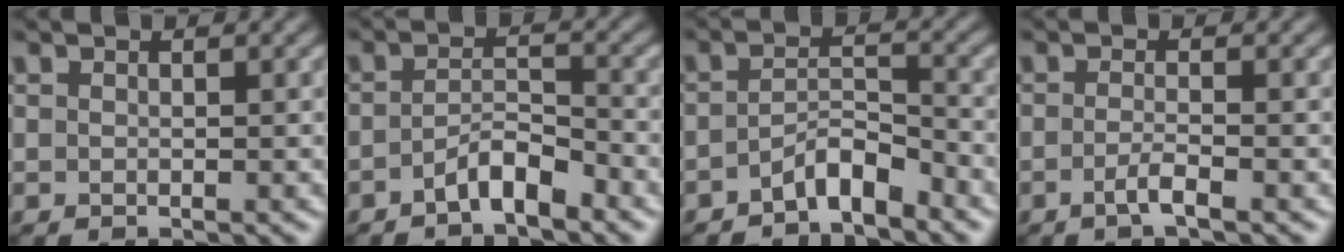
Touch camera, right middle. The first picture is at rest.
{"total": 2.9, "force": [-2.0, 0.9, 1.9], "torque": [-0.036, 0.009, -0.039]}
{"total": 3.1, "force": [-2.3, 0.9, 1.8], "torque": [-0.031, 0.012, -0.045]}
{"total": 1.9, "force": [-0.8, 0.4, 1.6], "torque": [-0.027, 0.002, -0.023]}